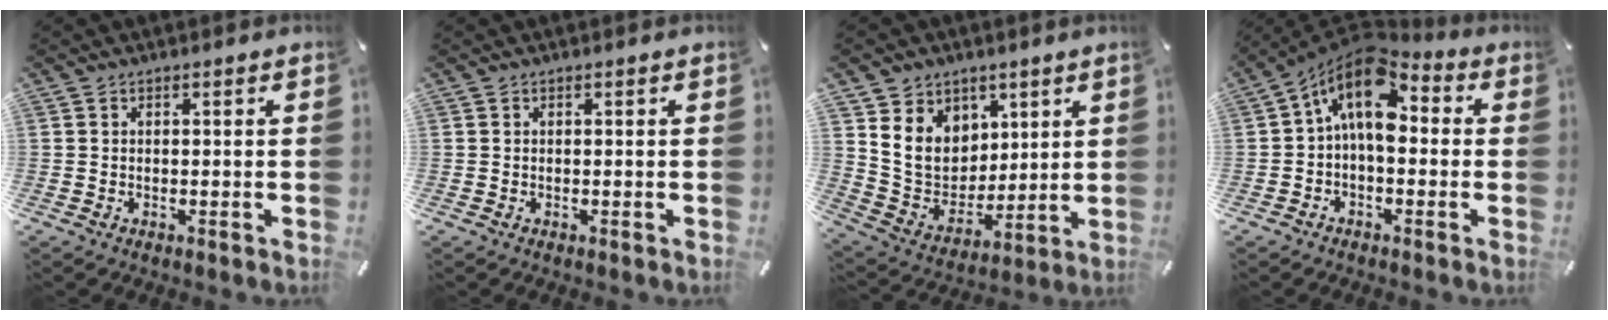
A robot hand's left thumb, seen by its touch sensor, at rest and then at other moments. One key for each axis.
{"total": 0.0}
{"total": 12.2, "fx": 4.5, "fy": 10.6, "fz": 3.9, "tx": -0.092, "ty": -0.031, "tz": 0.096}
{"total": 13.1, "fx": 3.3, "fy": 7.5, "fz": 10.2, "tx": -0.187, "ty": -0.027, "tz": 0.051}